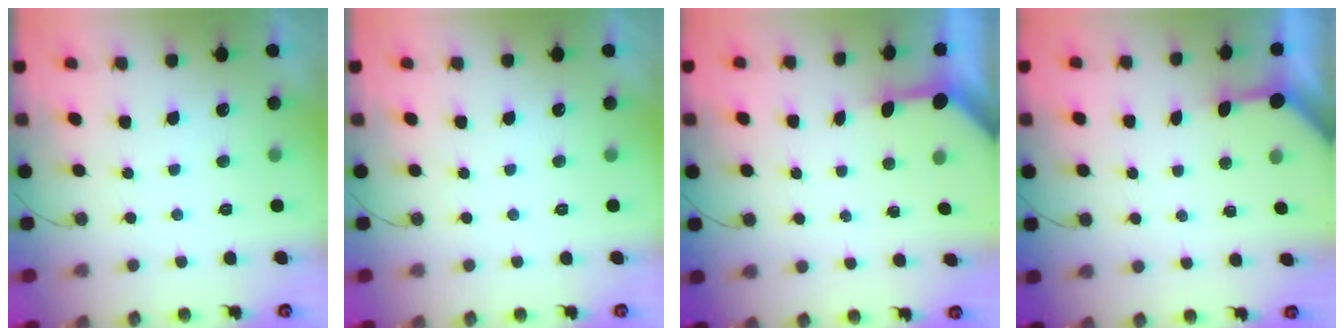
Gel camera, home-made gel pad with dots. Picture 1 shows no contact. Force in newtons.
{"total": 0.0}
{"total": 3.5, "press": 3.5, "slide": 0.4}
{"total": 3.6, "press": 3.6, "slide": 0.4}